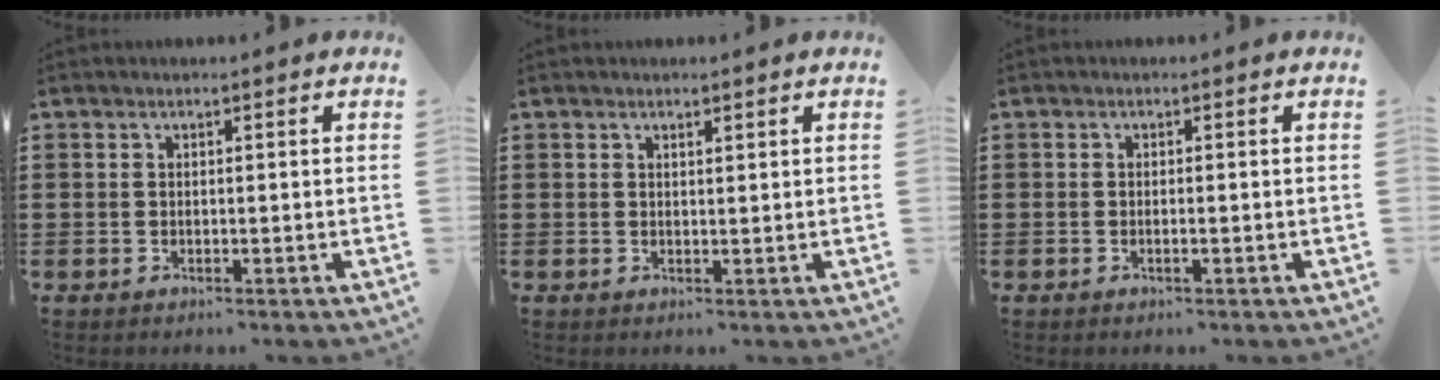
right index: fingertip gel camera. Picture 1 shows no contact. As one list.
[{"total": 0.8, "force": [0.7, 0.4, 0.3], "torque": [-0.005, 0.003, 0.012]}, {"total": 0.7, "force": [-0.3, 0.0, 0.6], "torque": [-0.010, -0.003, -0.005]}]